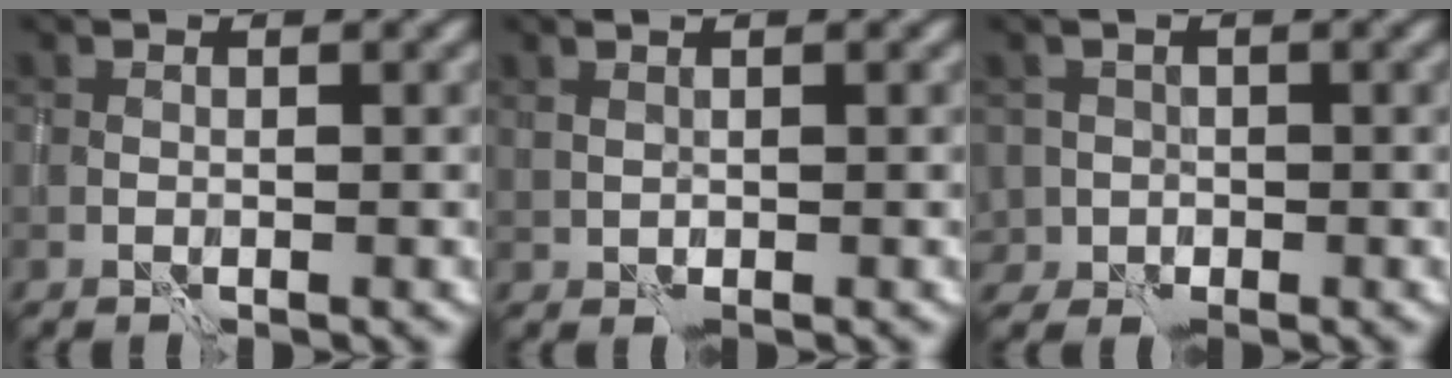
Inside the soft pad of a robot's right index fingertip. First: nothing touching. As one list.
[{"total": 0.6, "force": [0.4, 0.2, 0.4], "torque": [-0.005, -0.002, 0.012]}, {"total": 3.1, "force": [-1.7, 2.6, 0.2], "torque": [0.017, -0.001, -0.031]}]